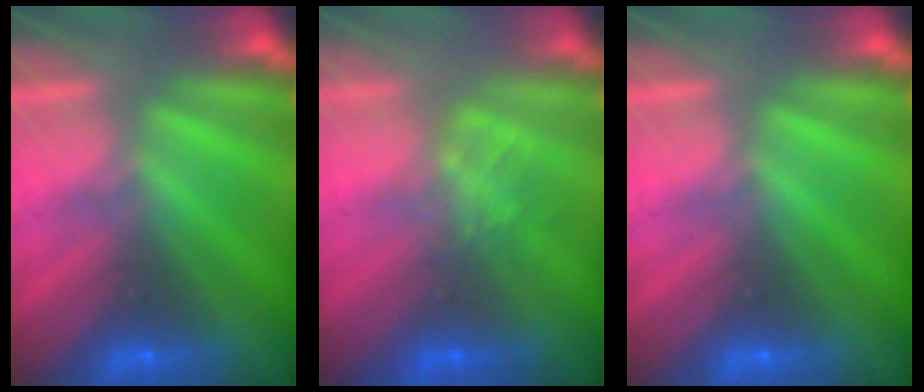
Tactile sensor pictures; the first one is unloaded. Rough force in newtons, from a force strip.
{"total": 1.3}
{"total": 0.0}